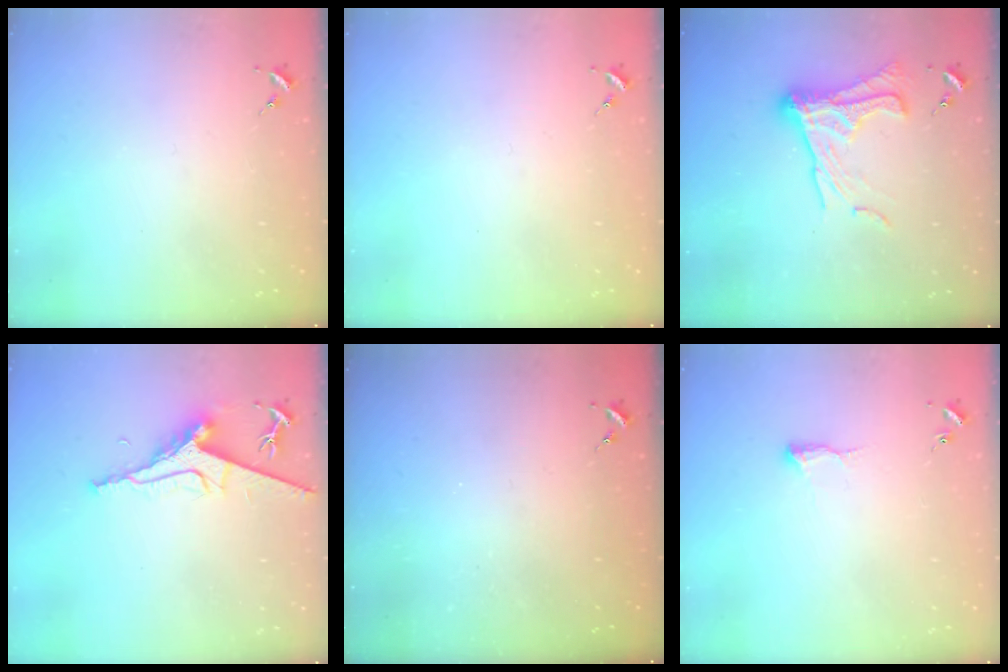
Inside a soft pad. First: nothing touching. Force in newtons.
{"total": 0.0}
{"total": 15.5, "press": 15.5, "slide": 0.8}
{"total": 9.7, "press": 9.7, "slide": 1.3}
{"total": 0.0}
{"total": 6.0, "press": 5.9, "slide": 0.8}